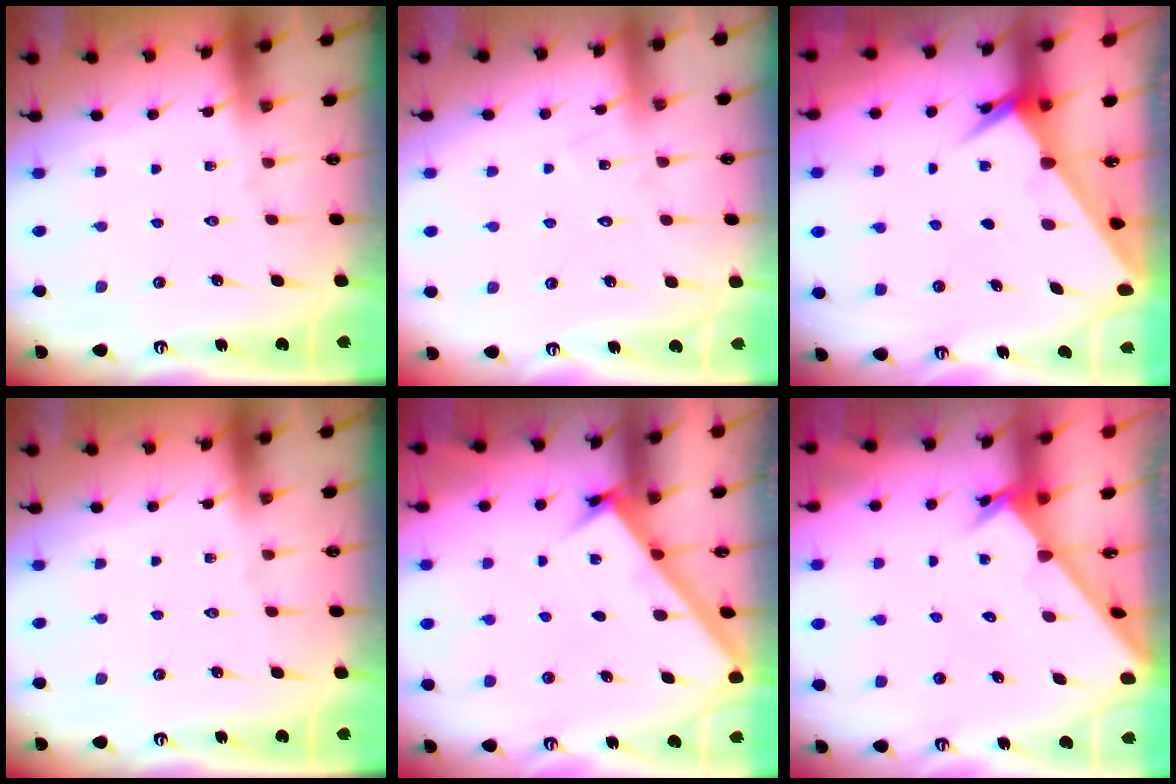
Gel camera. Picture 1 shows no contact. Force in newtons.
{"total": 6.2, "press": 6.2, "slide": 0.6}
{"total": 2.5, "press": 2.5, "slide": 0.2}
{"total": 0.0}
{"total": 3.1, "press": 3.1, "slide": 0.2}
{"total": 2.5, "press": 2.5, "slide": 0.2}